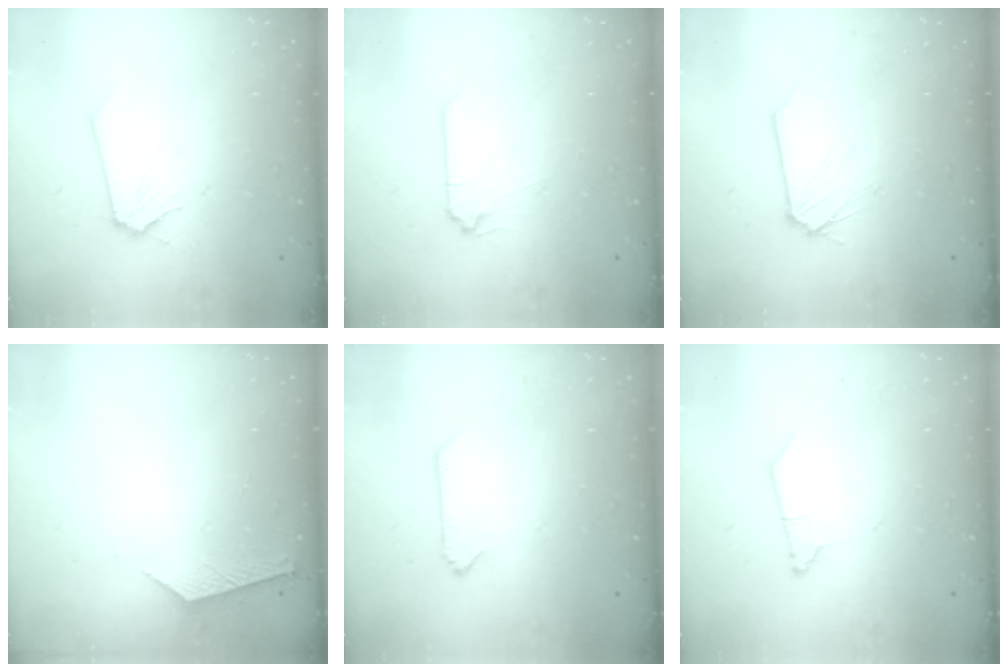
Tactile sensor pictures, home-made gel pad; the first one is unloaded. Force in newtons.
{"total": 0.0}
{"total": 1.0, "press": 1.0, "slide": 0.1}
{"total": 4.3, "press": 4.3, "slide": 0.4}
{"total": 0.0}
{"total": 0.0}